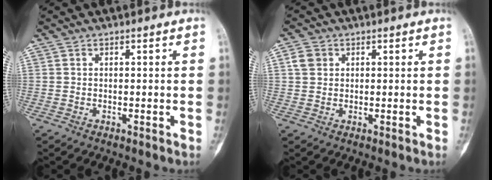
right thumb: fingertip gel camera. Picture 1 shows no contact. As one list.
[{"total": 3.1, "force": [1.0, 2.6, 1.3], "torque": [-0.016, 0.001, 0.019]}]